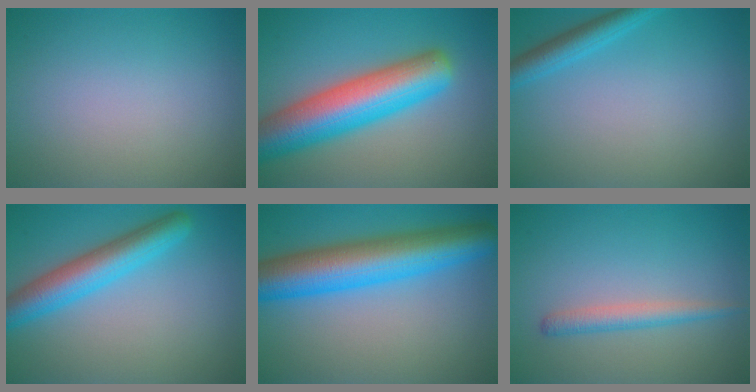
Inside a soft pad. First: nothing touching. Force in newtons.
{"total": 9.8, "press": 9.8, "slide": 0.3}
{"total": 2.7, "press": 2.7, "slide": 0.2}
{"total": 5.5, "press": 5.5, "slide": 0.2}
{"total": 9.6, "press": 9.6, "slide": 0.2}
{"total": 2.1, "press": 2.1, "slide": 0.1}